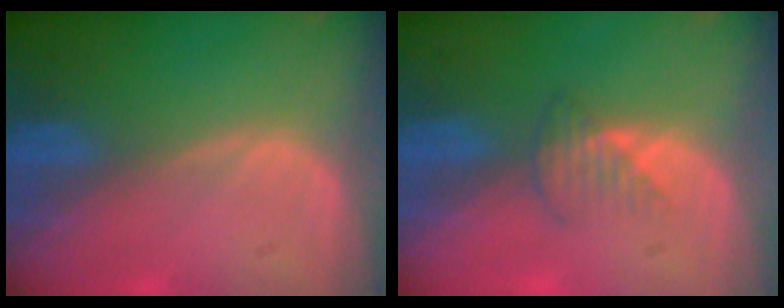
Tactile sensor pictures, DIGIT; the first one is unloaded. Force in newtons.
{"total": 2.5, "press": 2.5, "slide": 0.2}